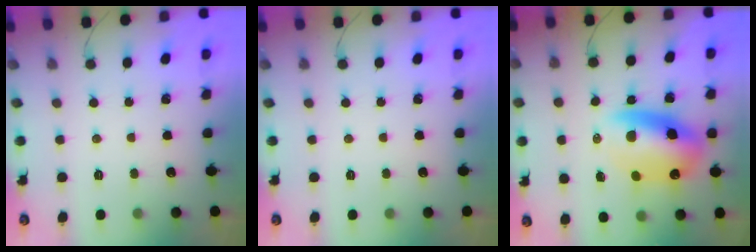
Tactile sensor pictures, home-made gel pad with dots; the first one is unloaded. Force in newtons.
{"total": 0.0}
{"total": 14.5, "press": 14.1, "slide": 3.6}